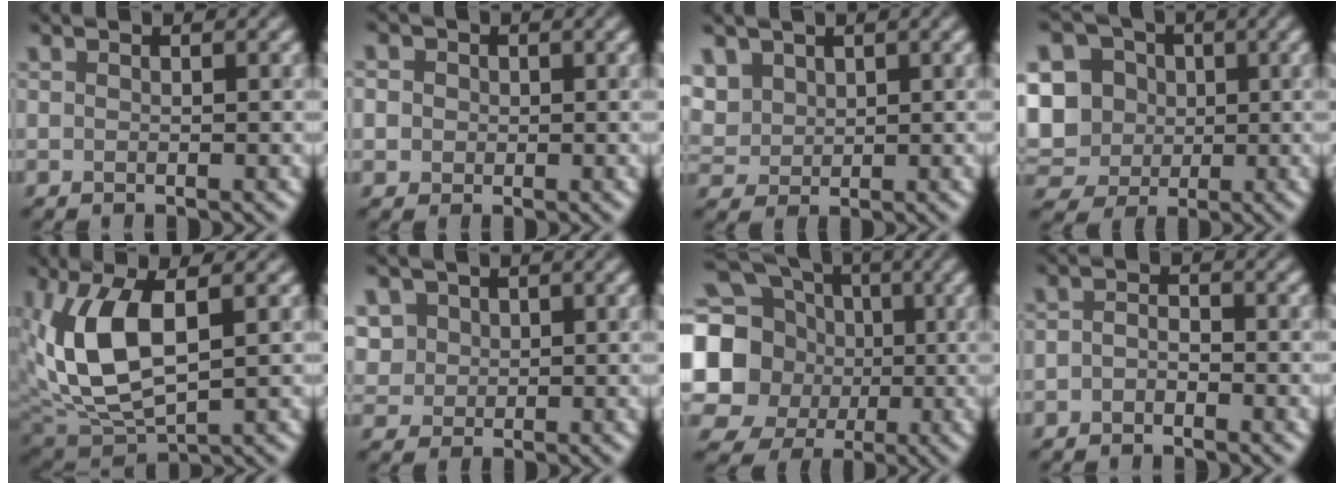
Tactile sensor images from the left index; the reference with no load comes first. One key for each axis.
{"total": 1.0, "fx": 0.0, "fy": 1.0, "fz": -0.4, "tx": -0.005, "ty": 0.015, "tz": 0.009}
{"total": 1.7, "fx": 1.2, "fy": 1.2, "fz": 0.1, "tx": -0.035, "ty": 0.005, "tz": 0.056}
{"total": 8.1, "fx": 0.2, "fy": 7.5, "fz": 3.1, "tx": -0.099, "ty": 0.013, "tz": 0.002}
{"total": 7.3, "fx": 1.1, "fy": 3.3, "fz": 6.4, "tx": -0.171, "ty": 0.000, "tz": 0.044}
{"total": 2.1, "fx": 0.9, "fy": 1.8, "fz": 0.2, "tx": -0.046, "ty": 0.011, "tz": 0.053}
{"total": 14.8, "fx": -0.3, "fy": 14.0, "fz": 4.8, "tx": -0.176, "ty": 0.011, "tz": -0.015}
{"total": 1.4, "fx": -1.4, "fy": -0.3, "fz": 0.0, "tx": -0.018, "ty": -0.003, "tz": -0.007}